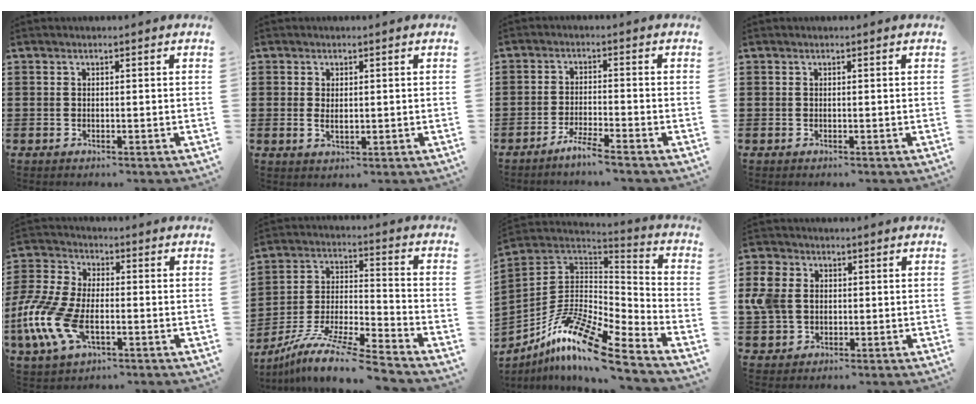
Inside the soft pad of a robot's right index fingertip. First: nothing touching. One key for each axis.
{"total": 6.5, "fx": -0.1, "fy": 3.8, "fz": 5.3, "tx": -0.104, "ty": -0.001, "tz": -0.002}
{"total": 3.4, "fx": -2.9, "fy": -0.5, "fz": 1.6, "tx": -0.034, "ty": -0.004, "tz": -0.057}
{"total": 0.0}
{"total": 11.4, "fx": -4.1, "fy": 5.8, "fz": 8.9, "tx": -0.238, "ty": -0.017, "tz": -0.085}
{"total": 10.8, "fx": -9.4, "fy": 0.5, "fz": 5.3, "tx": -0.101, "ty": 0.011, "tz": -0.188}
{"total": 13.9, "fx": -9.3, "fy": 3.3, "fz": 9.8, "tx": -0.198, "ty": 0.021, "tz": -0.181}
{"total": 6.5, "fx": 0.5, "fy": 5.3, "fz": 3.7, "tx": -0.120, "ty": 0.005, "tz": 0.001}